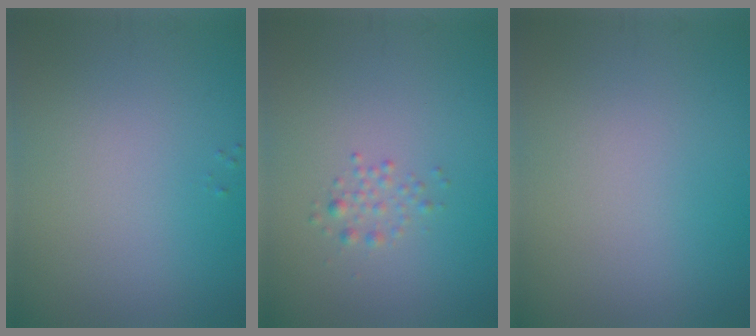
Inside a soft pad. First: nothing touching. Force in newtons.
{"total": 1.2, "press": 1.2, "slide": 0.0}
{"total": 0.0}